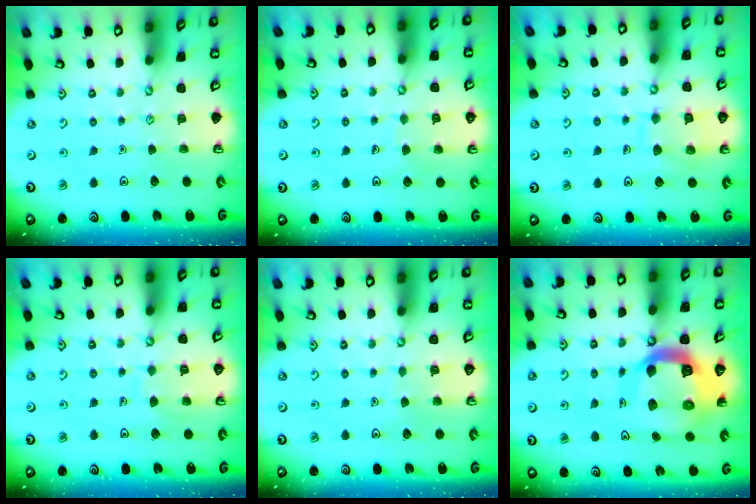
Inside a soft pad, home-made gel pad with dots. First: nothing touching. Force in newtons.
{"total": 3.7, "press": 3.7, "slide": 0.2}
{"total": 9.8, "press": 9.7, "slide": 0.9}
{"total": 7.1, "press": 7.1, "slide": 0.7}
{"total": 3.5, "press": 3.5, "slide": 0.2}
{"total": 17.1, "press": 17.0, "slide": 1.8}